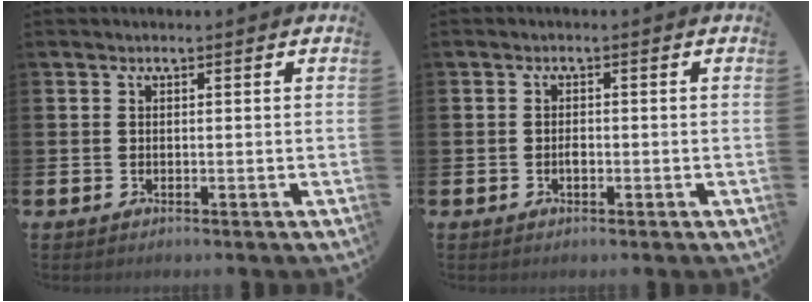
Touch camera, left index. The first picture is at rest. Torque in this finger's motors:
{"motor_torque": [-0.10, 0.14, 0.01, 0.00]}